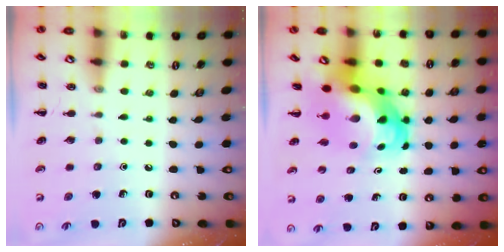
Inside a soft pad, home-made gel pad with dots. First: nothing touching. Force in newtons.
{"total": 9.6, "press": 9.2, "slide": 2.9}